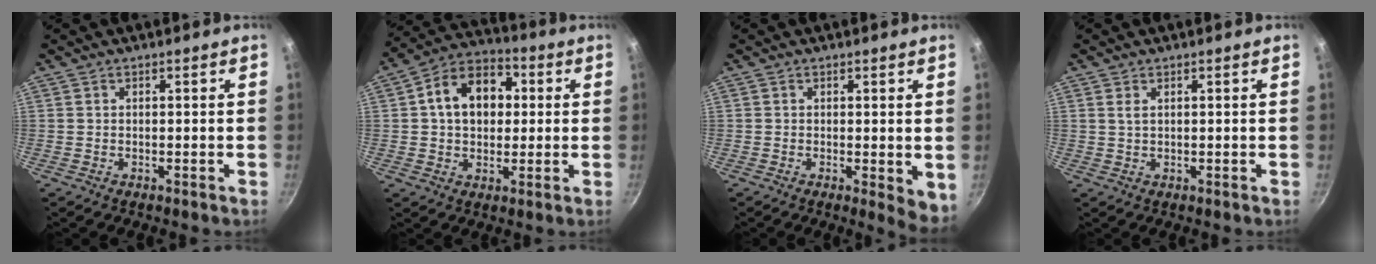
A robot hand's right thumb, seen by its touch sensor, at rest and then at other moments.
{"total": 13.3, "force": [2.1, 9.7, 8.8], "torque": [-0.104, 0.023, 0.017]}
{"total": 4.6, "force": [-0.1, 1.7, 4.3], "torque": [-0.048, -0.010, 0.001]}
{"total": 1.3, "force": [0.6, 0.6, 1.0], "torque": [-0.019, -0.001, 0.011]}